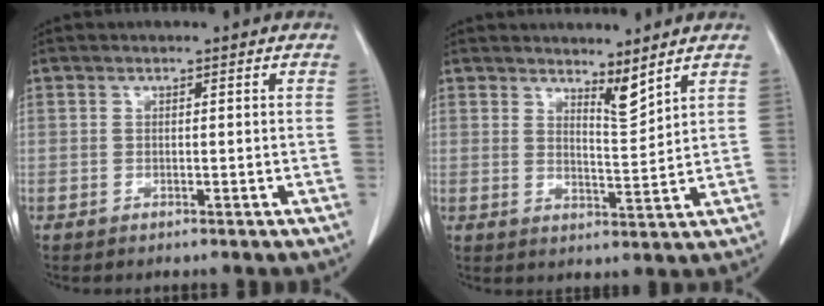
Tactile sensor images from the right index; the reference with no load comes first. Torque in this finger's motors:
{"motor_torque": [-0.11, 0.39, 0.04, 0.01]}